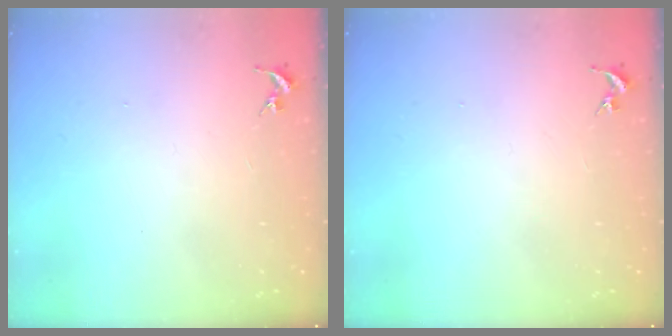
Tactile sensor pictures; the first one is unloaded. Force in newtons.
{"total": 0.0}